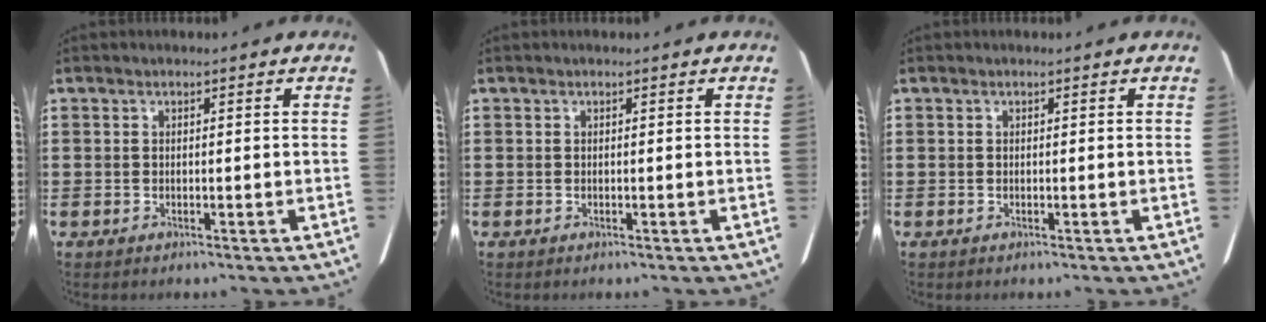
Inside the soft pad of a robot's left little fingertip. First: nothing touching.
{"total": 0.0}
{"total": 0.0}